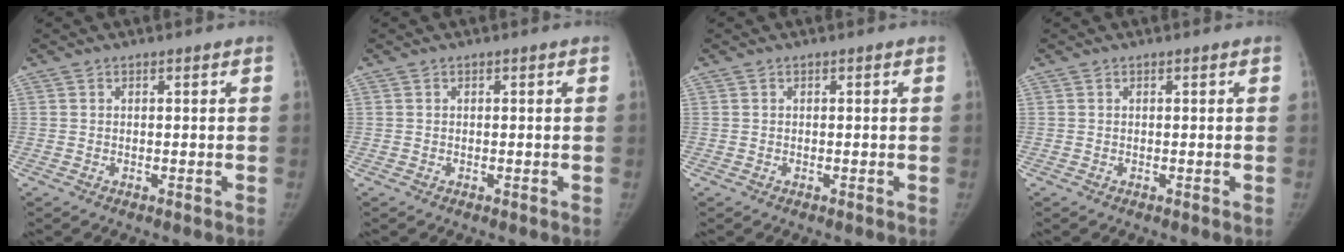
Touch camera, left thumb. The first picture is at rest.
{"total": 0.0}
{"total": 0.0}
{"total": 0.0}